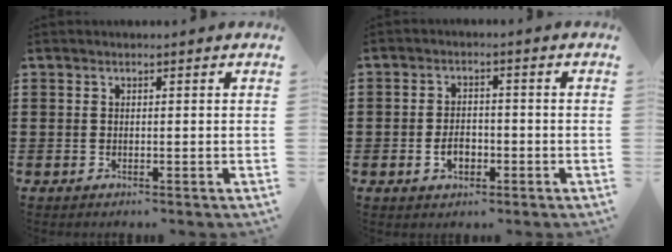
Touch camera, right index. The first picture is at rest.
{"total": 3.3, "force": [-1.1, 2.3, 2.2], "torque": [-0.034, 0.001, -0.022]}